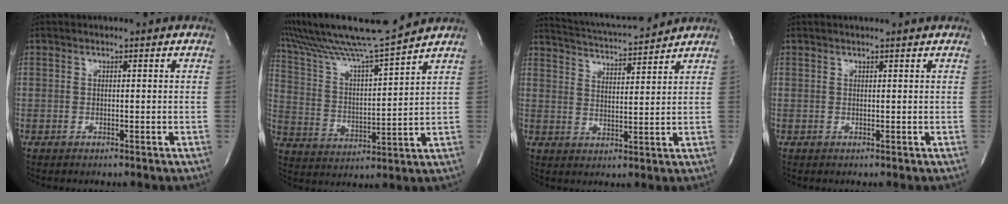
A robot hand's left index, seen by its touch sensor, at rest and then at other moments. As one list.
[{"total": 15.7, "force": [14.1, -1.9, 6.6], "torque": [-0.136, -0.016, 0.243]}, {"total": 10.8, "force": [10.3, 0.6, 3.1], "torque": [-0.067, 0.007, 0.162]}, {"total": 2.3, "force": [2.1, -0.3, 0.8], "torque": [-0.011, 0.008, 0.027]}]